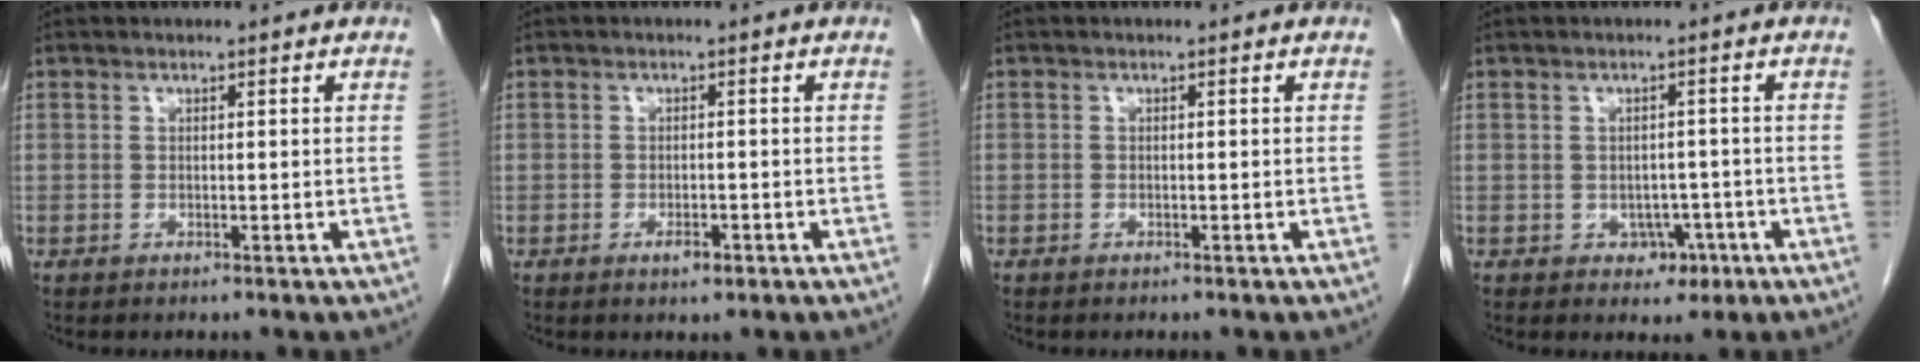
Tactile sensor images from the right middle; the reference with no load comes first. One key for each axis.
{"total": 1.9, "fx": -1.0, "fy": 0.8, "fz": 1.3, "tx": -0.020, "ty": 0.001, "tz": -0.013}
{"total": 0.0}
{"total": 3.2, "fx": -1.3, "fy": 2.4, "fz": 1.5, "tx": -0.010, "ty": 0.006, "tz": -0.010}